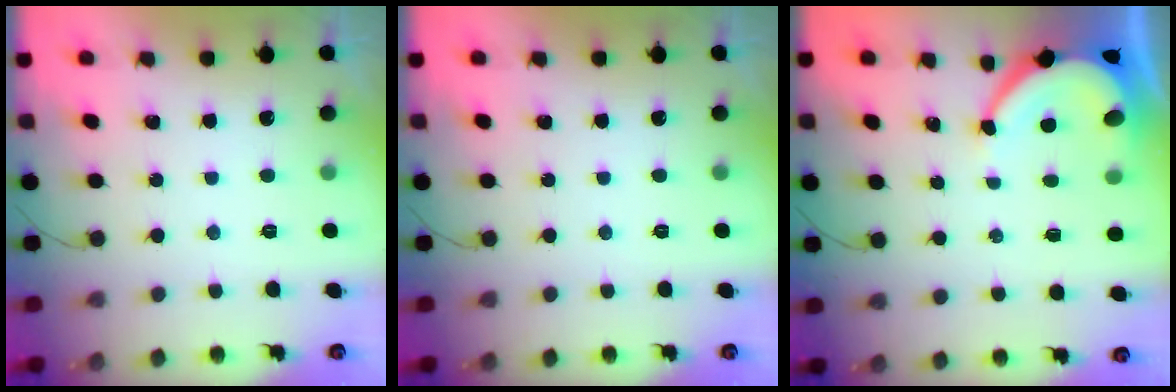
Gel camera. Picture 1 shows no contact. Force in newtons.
{"total": 0.0}
{"total": 5.9, "press": 5.9, "slide": 0.8}